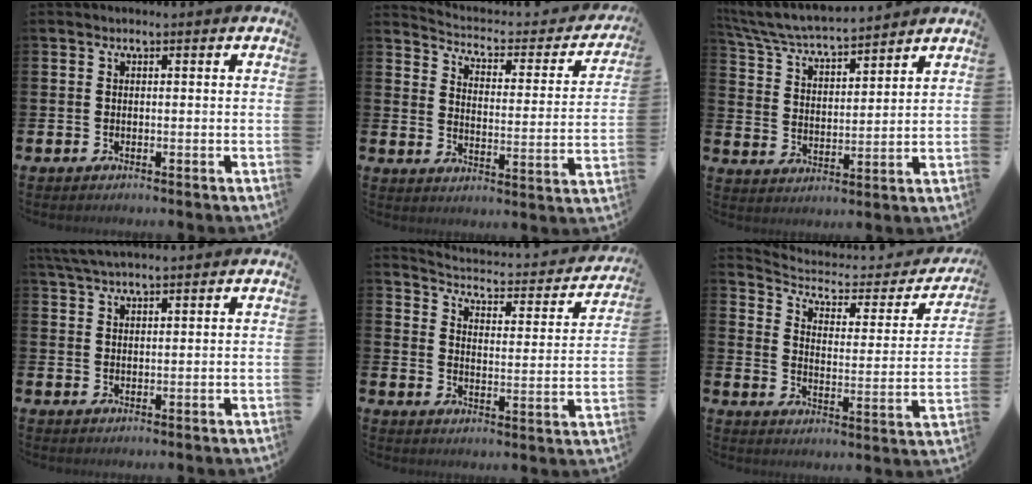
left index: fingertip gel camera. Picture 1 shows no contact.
{"total": 3.8, "force": [3.2, 1.6, 1.2], "torque": [-0.044, -0.035, 0.043]}
{"total": 6.1, "force": [5.9, 0.7, 1.6], "torque": [-0.062, -0.040, 0.099]}
{"total": 4.1, "force": [3.8, 0.5, 1.4], "torque": [-0.035, -0.008, 0.070]}
{"total": 3.4, "force": [3.0, 1.2, 1.0], "torque": [-0.046, -0.033, 0.042]}
{"total": 4.6, "force": [3.6, 2.2, 1.8], "torque": [-0.059, -0.033, 0.052]}